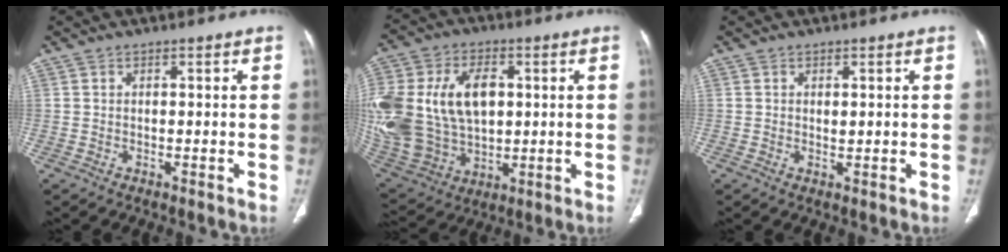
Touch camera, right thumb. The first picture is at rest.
{"total": 27.7, "force": [3.9, 19.2, 19.6], "torque": [-0.442, 0.021, 0.095]}
{"total": 1.1, "force": [0.2, 0.6, 0.8], "torque": [-0.011, -0.003, 0.005]}